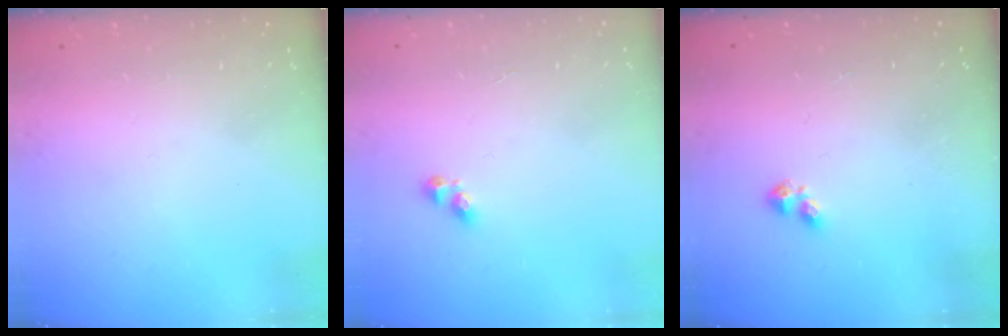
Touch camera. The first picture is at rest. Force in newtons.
{"total": 3.5, "press": 3.5, "slide": 0.4}
{"total": 2.2, "press": 2.2, "slide": 0.4}